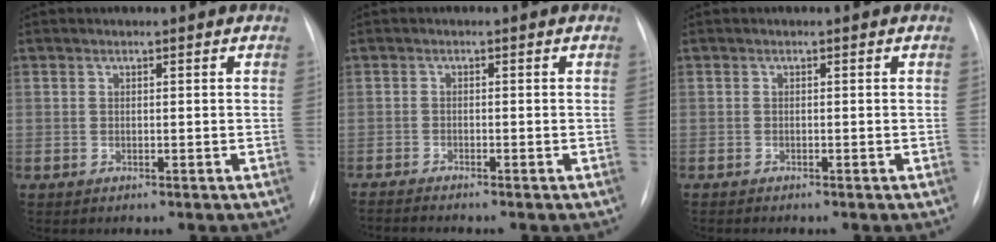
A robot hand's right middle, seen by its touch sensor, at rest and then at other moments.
{"total": 4.2, "force": [-3.8, -0.4, 1.8], "torque": [-0.023, -0.009, -0.060]}
{"total": 0.8, "force": [-0.7, 0.0, 0.3], "torque": [-0.006, -0.002, -0.012]}